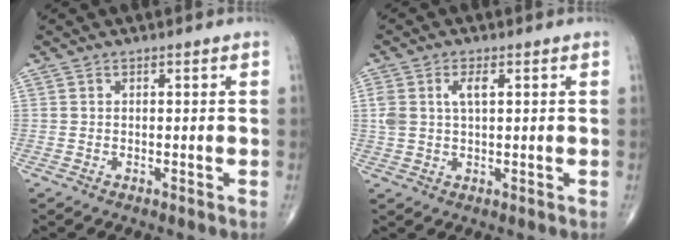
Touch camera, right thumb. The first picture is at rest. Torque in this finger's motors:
{"motor_torque": [0.10, 0.07, 0.77, 0.44, 0.05]}